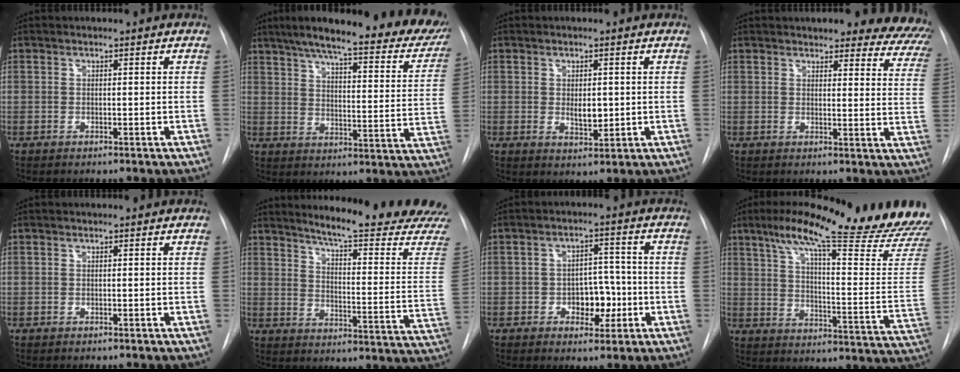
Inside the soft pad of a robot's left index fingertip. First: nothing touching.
{"total": 29.0, "force": [23.3, 5.2, 16.5], "torque": [-0.220, -0.041, 0.286]}
{"total": 3.0, "force": [-0.6, 1.5, 2.5], "torque": [-0.041, -0.012, -0.001]}
{"total": 17.0, "force": [15.5, 4.4, 5.4], "torque": [-0.036, -0.059, 0.146]}
{"total": 0.0}
{"total": 21.7, "force": [19.9, -0.9, 8.6], "torque": [-0.125, -0.128, 0.241]}
{"total": 6.1, "force": [-2.7, 3.6, 4.1], "torque": [-0.052, 0.009, -0.034]}
{"total": 26.1, "force": [21.8, 0.3, 14.4], "torque": [-0.212, -0.073, 0.284]}